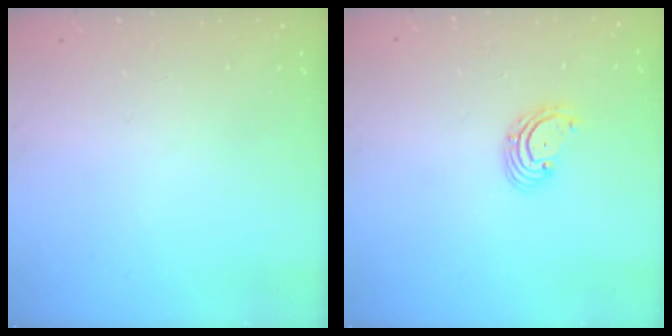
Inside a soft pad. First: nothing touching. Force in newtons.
{"total": 2.9, "press": 2.9, "slide": 0.3}